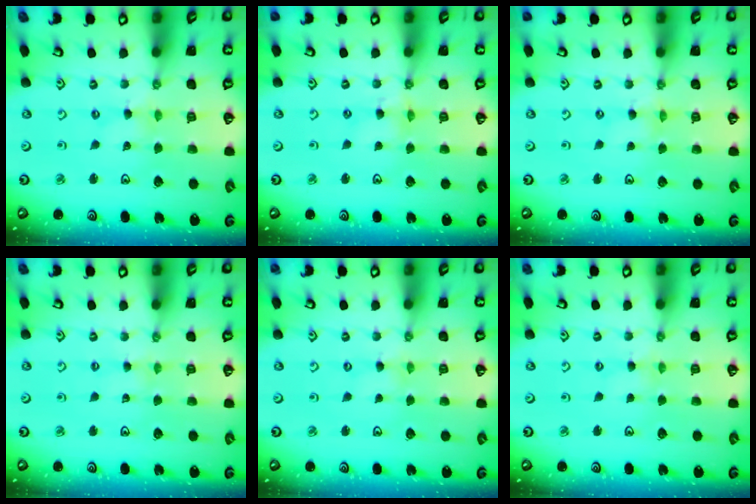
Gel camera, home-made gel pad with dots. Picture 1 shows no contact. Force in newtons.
{"total": 3.3, "press": 3.3, "slide": 0.4}
{"total": 0.0}
{"total": 1.7, "press": 1.6, "slide": 0.4}
{"total": 0.0}
{"total": 1.8, "press": 1.8, "slide": 0.3}